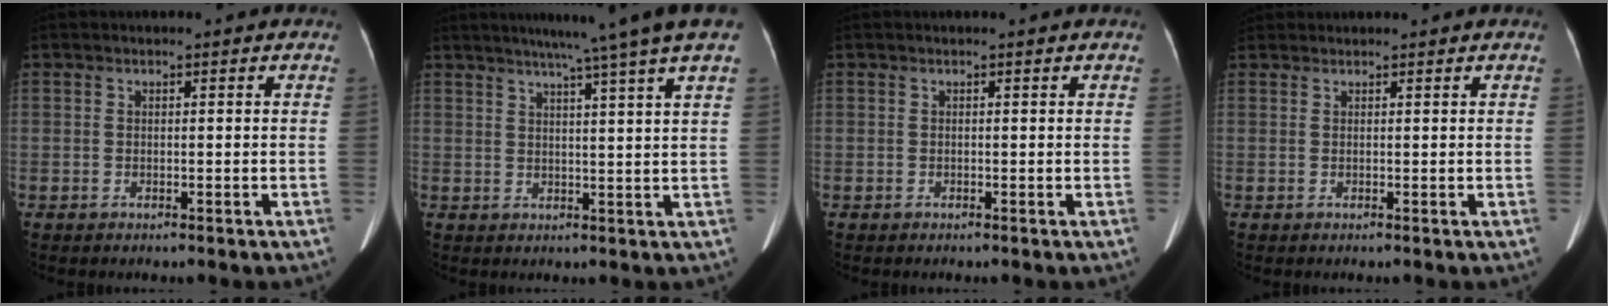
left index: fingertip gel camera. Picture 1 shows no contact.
{"total": 10.9, "force": [8.1, -1.6, 7.1], "torque": [-0.102, 0.011, 0.091]}
{"total": 0.0}
{"total": 2.0, "force": [1.9, 0.3, 0.2], "torque": [-0.012, 0.020, 0.038]}